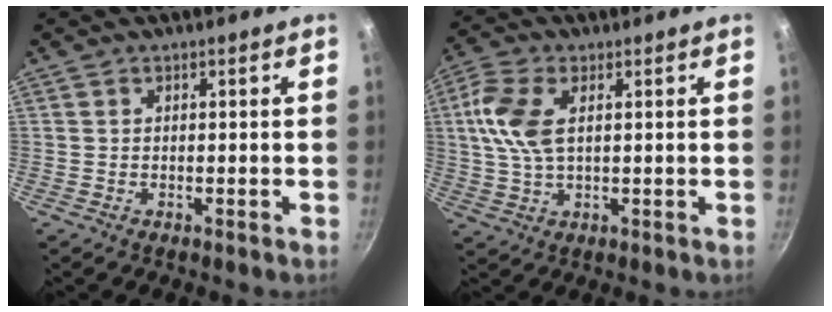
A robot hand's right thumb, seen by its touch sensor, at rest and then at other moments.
{"total": 9.2, "force": [1.9, 4.9, 7.5], "torque": [-0.157, 0.010, 0.033]}